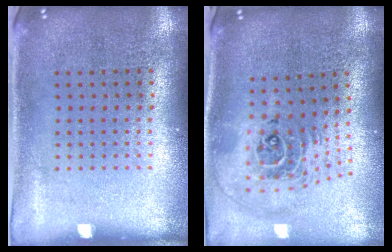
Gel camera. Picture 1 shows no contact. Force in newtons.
{"total": 2.4, "press": 1.8, "slide": 1.7}